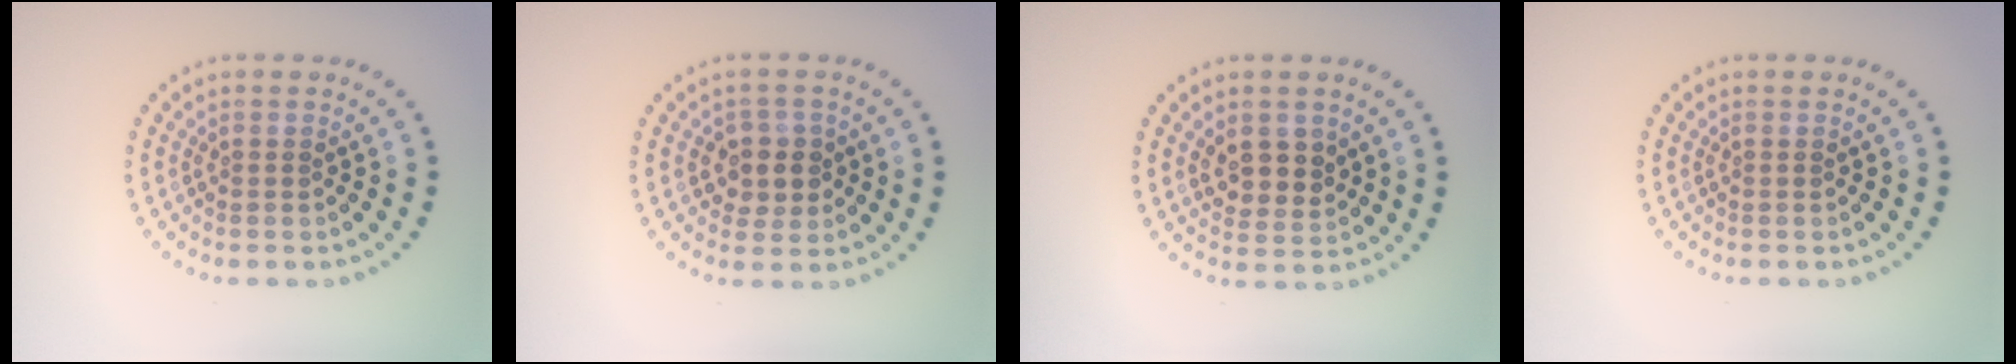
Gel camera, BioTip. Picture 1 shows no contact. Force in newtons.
{"total": 2.8, "press": 2.6, "slide": 0.8}
{"total": 2.9, "press": 2.7, "slide": 1.0}
{"total": 0.0}